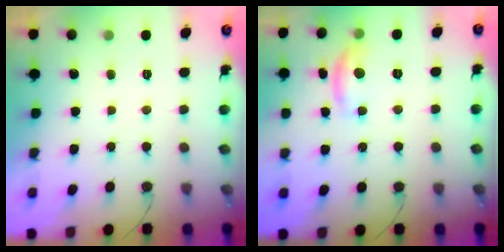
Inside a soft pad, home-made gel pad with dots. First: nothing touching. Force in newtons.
{"total": 9.2, "press": 9.2, "slide": 0.4}